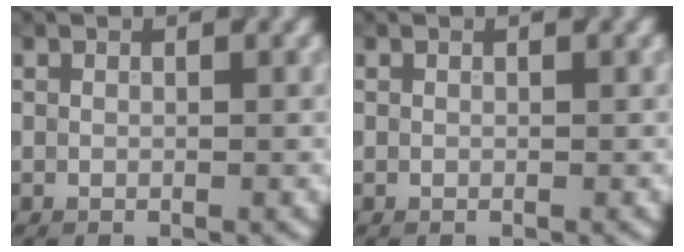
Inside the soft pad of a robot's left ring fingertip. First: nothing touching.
{"total": 0.0}